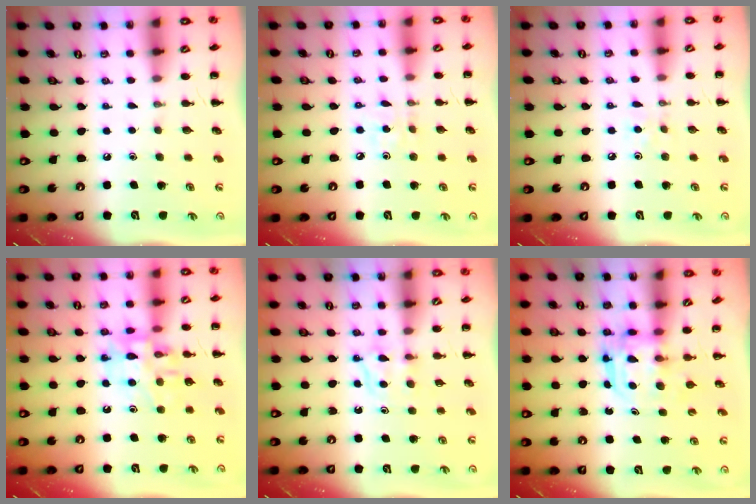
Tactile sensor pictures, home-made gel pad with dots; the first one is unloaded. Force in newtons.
{"total": 2.8, "press": 2.7, "slide": 0.9}
{"total": 4.3, "press": 4.0, "slide": 1.3}
{"total": 13.4, "press": 13.3, "slide": 1.7}
{"total": 5.2, "press": 5.0, "slide": 1.4}
{"total": 3.0, "press": 3.0, "slide": 0.2}